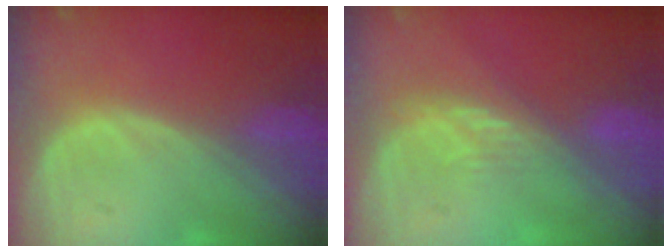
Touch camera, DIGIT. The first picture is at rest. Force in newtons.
{"total": 3.0, "press": 2.6, "slide": 1.5}